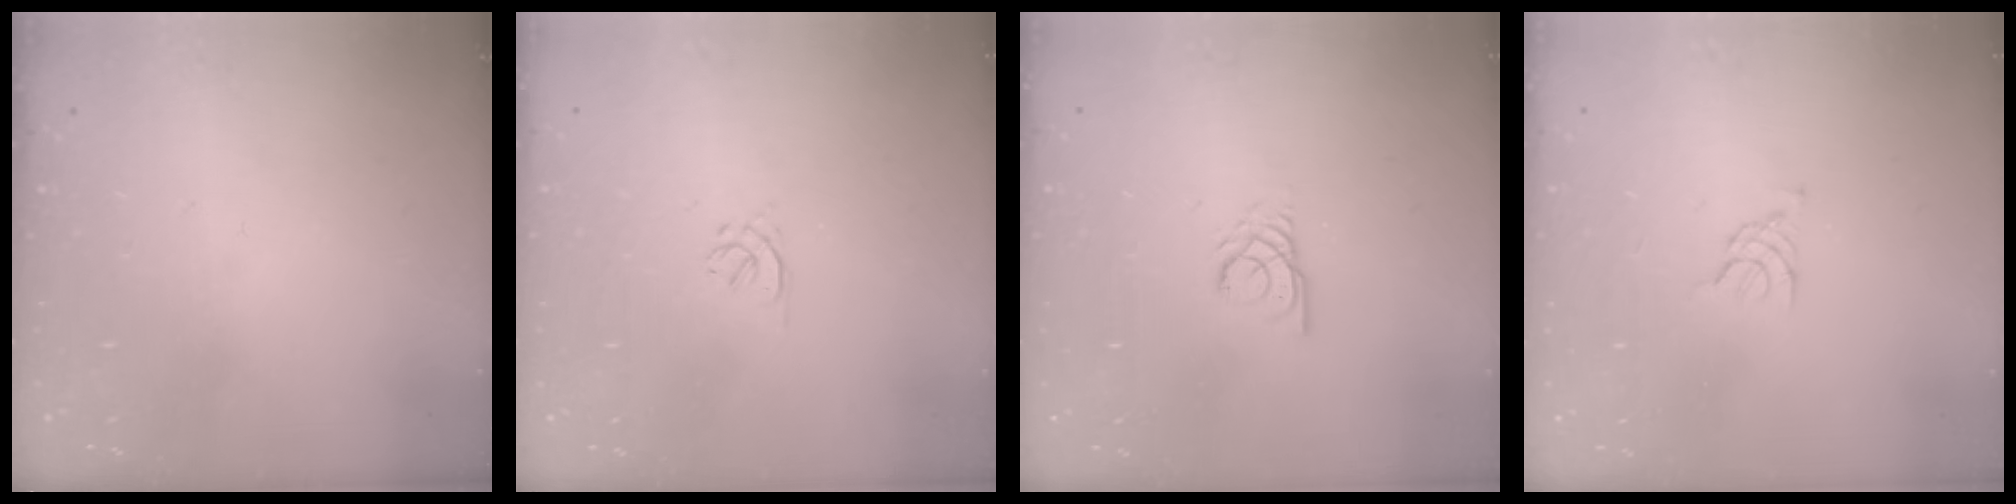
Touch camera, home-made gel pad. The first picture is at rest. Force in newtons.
{"total": 1.6, "press": 1.5, "slide": 0.6}
{"total": 2.7, "press": 2.7, "slide": 0.2}
{"total": 0.8, "press": 0.7, "slide": 0.3}